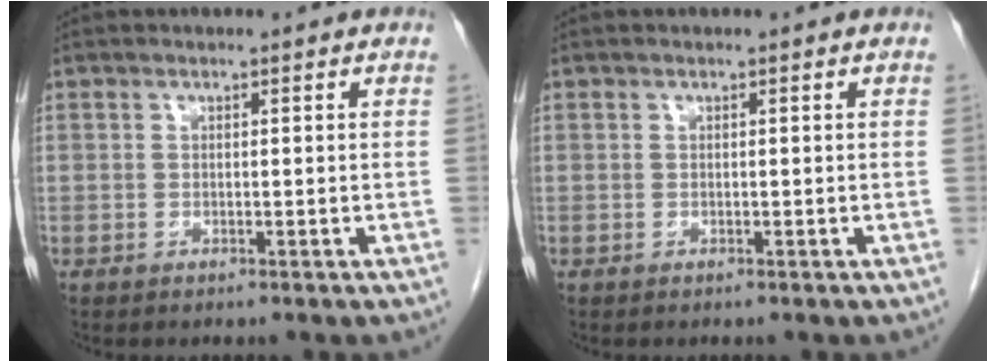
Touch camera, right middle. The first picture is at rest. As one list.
[{"total": 0.0}]